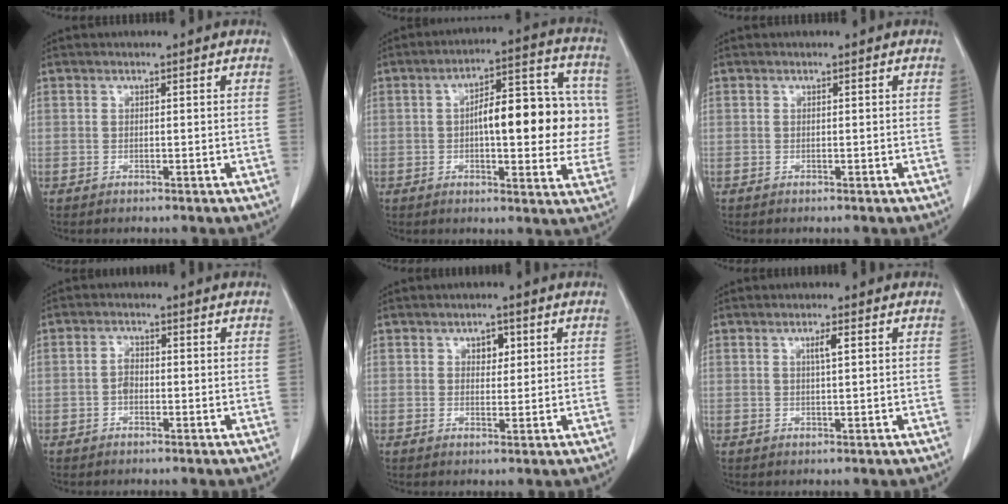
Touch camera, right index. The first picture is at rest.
{"total": 15.4, "force": [0.6, 5.2, 14.5], "torque": [-0.194, 0.036, 0.010]}
{"total": 0.0}
{"total": 1.8, "force": [-0.6, 1.1, 1.3], "torque": [-0.023, 0.005, -0.011]}
{"total": 2.4, "force": [1.0, 1.5, 1.6], "torque": [-0.018, 0.001, 0.014]}
{"total": 1.8, "force": [0.6, 0.0, 1.7], "torque": [-0.031, 0.000, 0.010]}